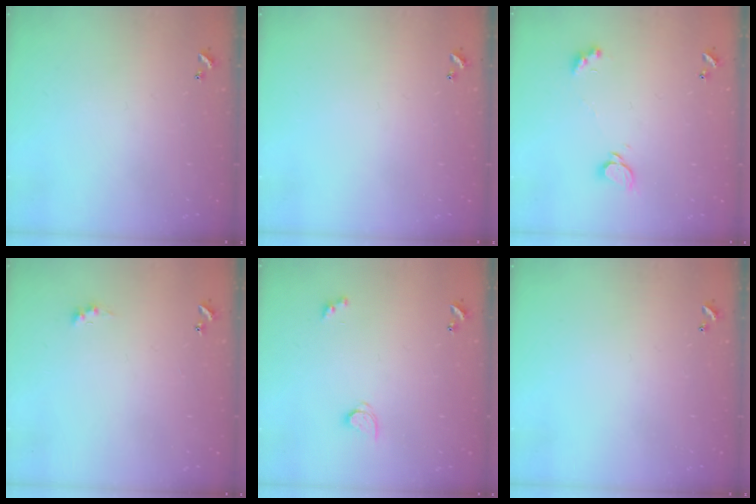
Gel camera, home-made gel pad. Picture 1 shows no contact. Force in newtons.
{"total": 0.0}
{"total": 2.1, "press": 2.1, "slide": 0.3}
{"total": 0.8, "press": 0.7, "slide": 0.4}
{"total": 2.8, "press": 2.8, "slide": 0.3}
{"total": 0.0}